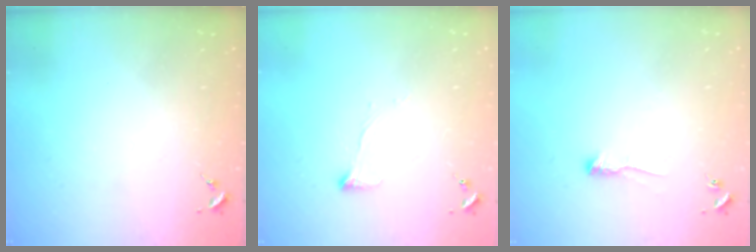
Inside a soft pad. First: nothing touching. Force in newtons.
{"total": 4.7, "press": 4.7, "slide": 0.8}
{"total": 4.9, "press": 4.8, "slide": 0.8}